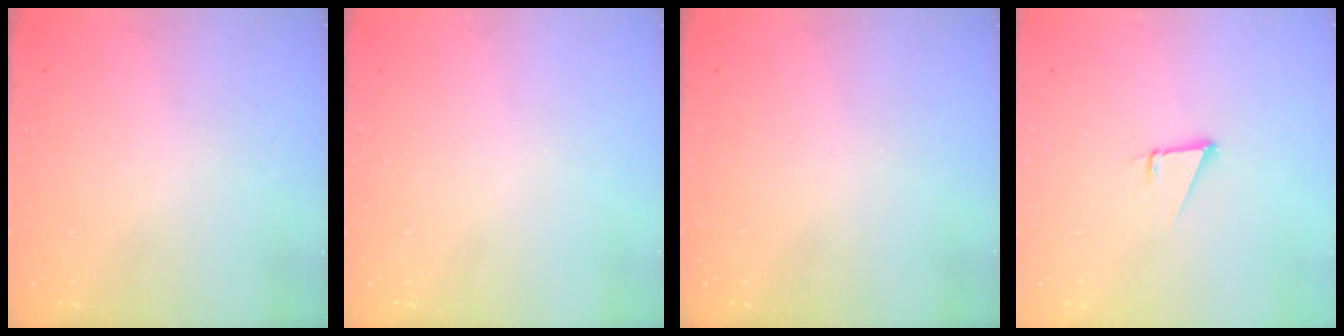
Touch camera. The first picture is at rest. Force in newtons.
{"total": 0.0}
{"total": 0.0}
{"total": 1.9, "press": 1.9, "slide": 0.0}